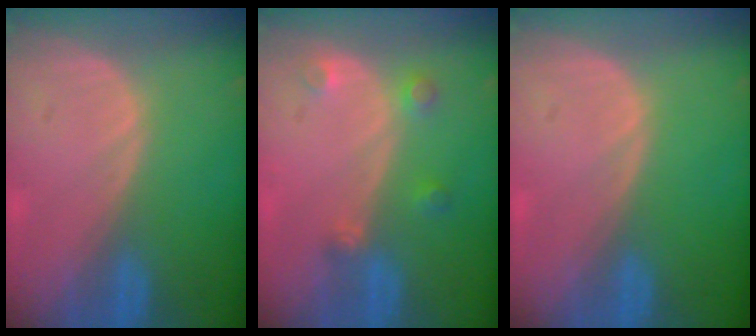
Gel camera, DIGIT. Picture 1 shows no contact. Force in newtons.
{"total": 2.9, "press": 2.8, "slide": 0.8}
{"total": 0.0}